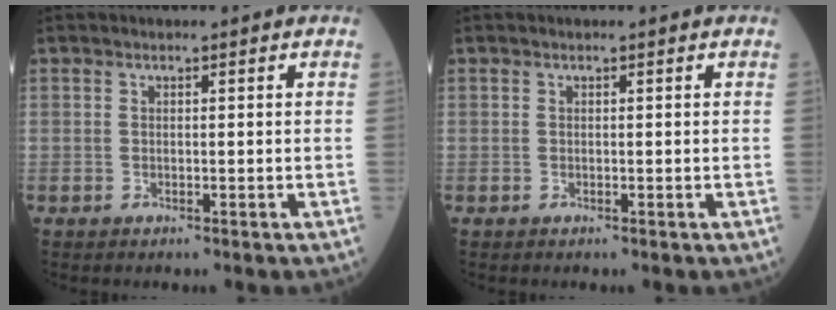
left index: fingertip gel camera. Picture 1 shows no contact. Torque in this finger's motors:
{"motor_torque": [0.00, 0.00, 0.00, 0.00]}